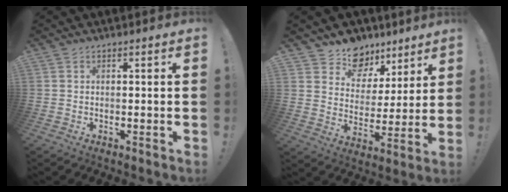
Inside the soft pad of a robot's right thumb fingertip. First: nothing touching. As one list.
[{"total": 11.2, "force": [8.3, 7.1, 2.2], "torque": [-0.039, -0.062, 0.158]}]